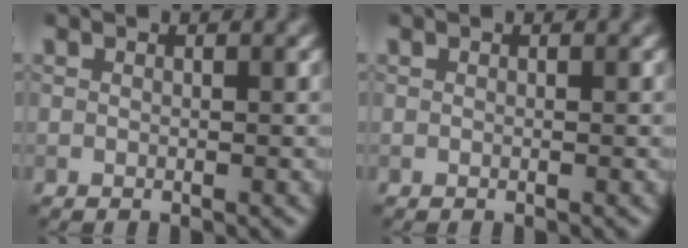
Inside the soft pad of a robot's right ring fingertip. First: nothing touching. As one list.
[{"total": 0.0}]